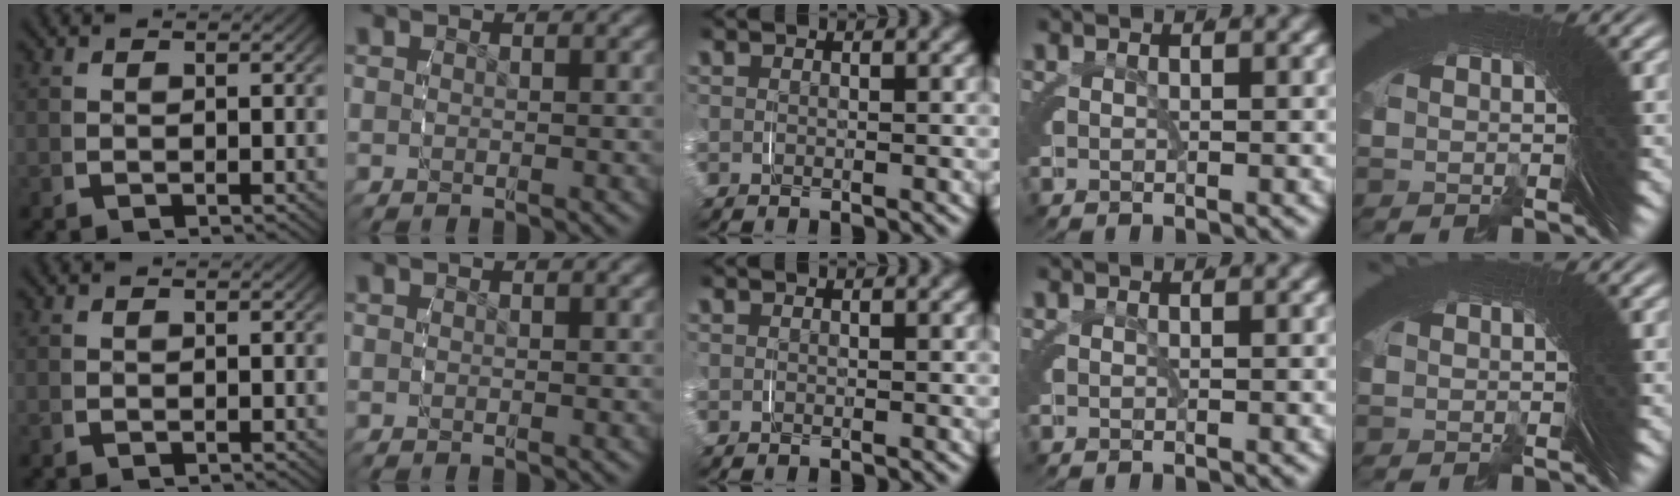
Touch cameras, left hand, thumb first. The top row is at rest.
{}